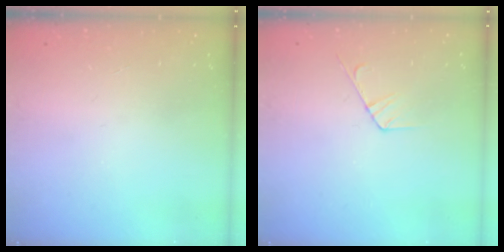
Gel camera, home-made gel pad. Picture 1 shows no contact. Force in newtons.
{"total": 5.9, "press": 5.9, "slide": 0.7}